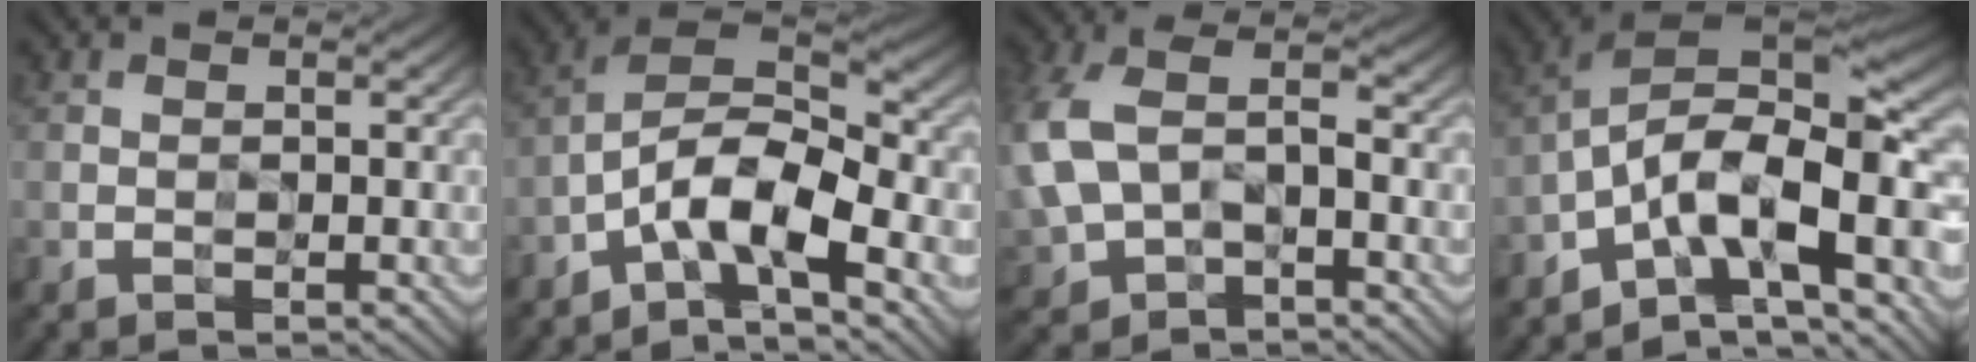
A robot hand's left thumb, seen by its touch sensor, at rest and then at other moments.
{"total": 11.7, "force": [-5.6, 4.5, 9.2], "torque": [-0.167, 0.000, -0.114]}
{"total": 10.3, "force": [-1.3, 7.0, 7.5], "torque": [-0.207, 0.003, -0.035]}
{"total": 15.1, "force": [-6.3, 6.5, 12.1], "torque": [-0.202, 0.012, -0.126]}